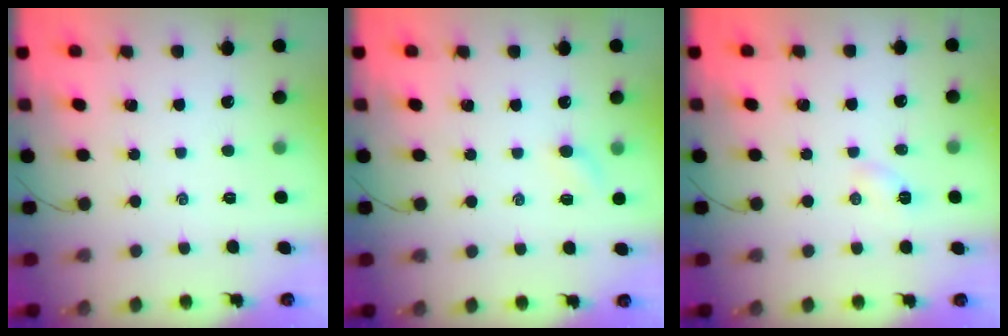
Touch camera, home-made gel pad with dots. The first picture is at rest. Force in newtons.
{"total": 3.6, "press": 3.4, "slide": 1.2}
{"total": 3.2, "press": 3.0, "slide": 0.9}